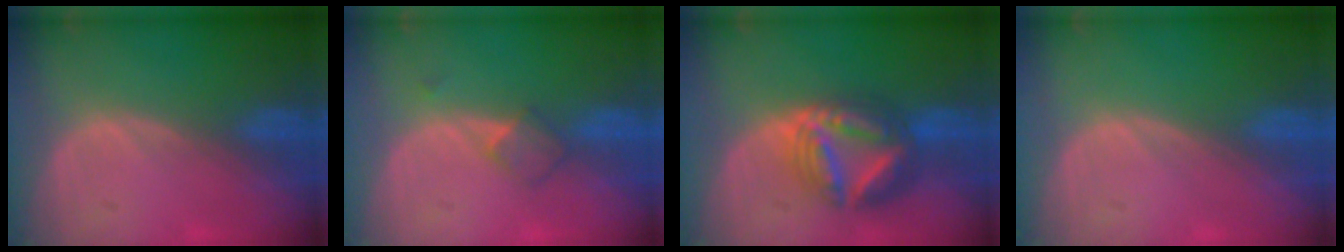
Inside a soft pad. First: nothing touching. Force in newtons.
{"total": 3.0, "press": 2.7, "slide": 1.2}
{"total": 8.5, "press": 8.5, "slide": 0.7}
{"total": 0.0}